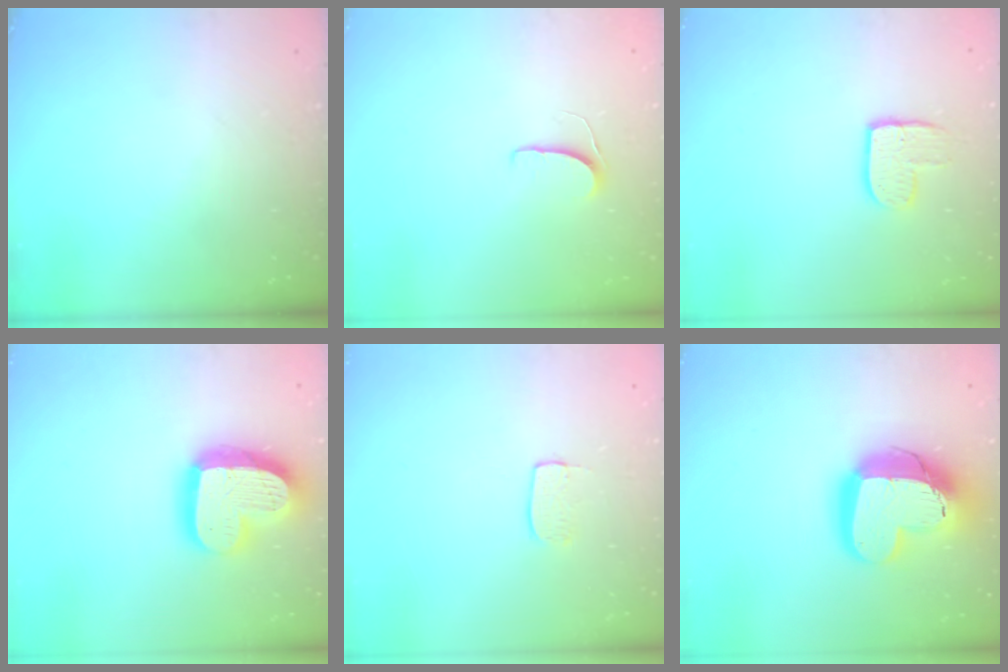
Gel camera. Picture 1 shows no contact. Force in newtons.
{"total": 5.4, "press": 5.4, "slide": 0.4}
{"total": 8.5, "press": 8.4, "slide": 0.5}
{"total": 19.5, "press": 19.4, "slide": 1.7}
{"total": 5.0, "press": 5.0, "slide": 0.3}
{"total": 19.5, "press": 19.5, "slide": 1.6}